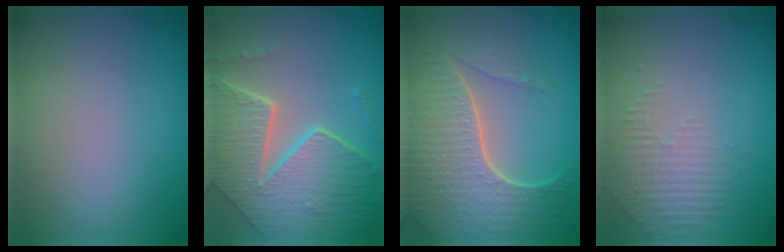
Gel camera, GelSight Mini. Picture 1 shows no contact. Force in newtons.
{"total": 8.1, "press": 5.9, "slide": 5.5}
{"total": 7.7, "press": 5.6, "slide": 5.3}
{"total": 1.3, "press": 0.5, "slide": 1.2}